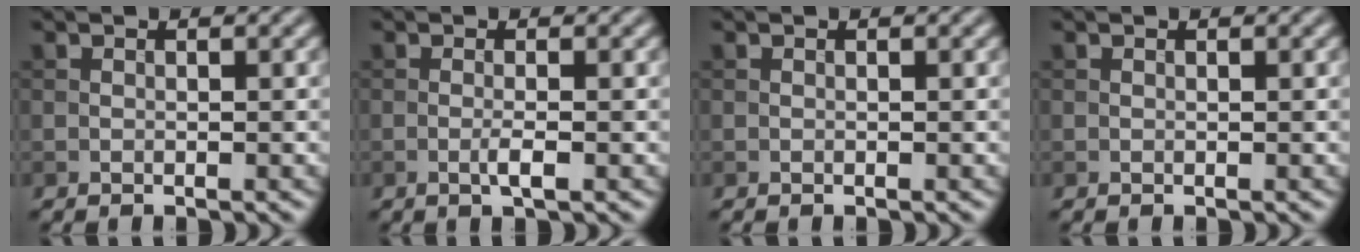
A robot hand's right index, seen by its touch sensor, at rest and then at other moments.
{"total": 1.5, "force": [-0.5, 0.1, 1.4], "torque": [-0.027, -0.001, -0.012]}
{"total": 0.0}
{"total": 0.0}